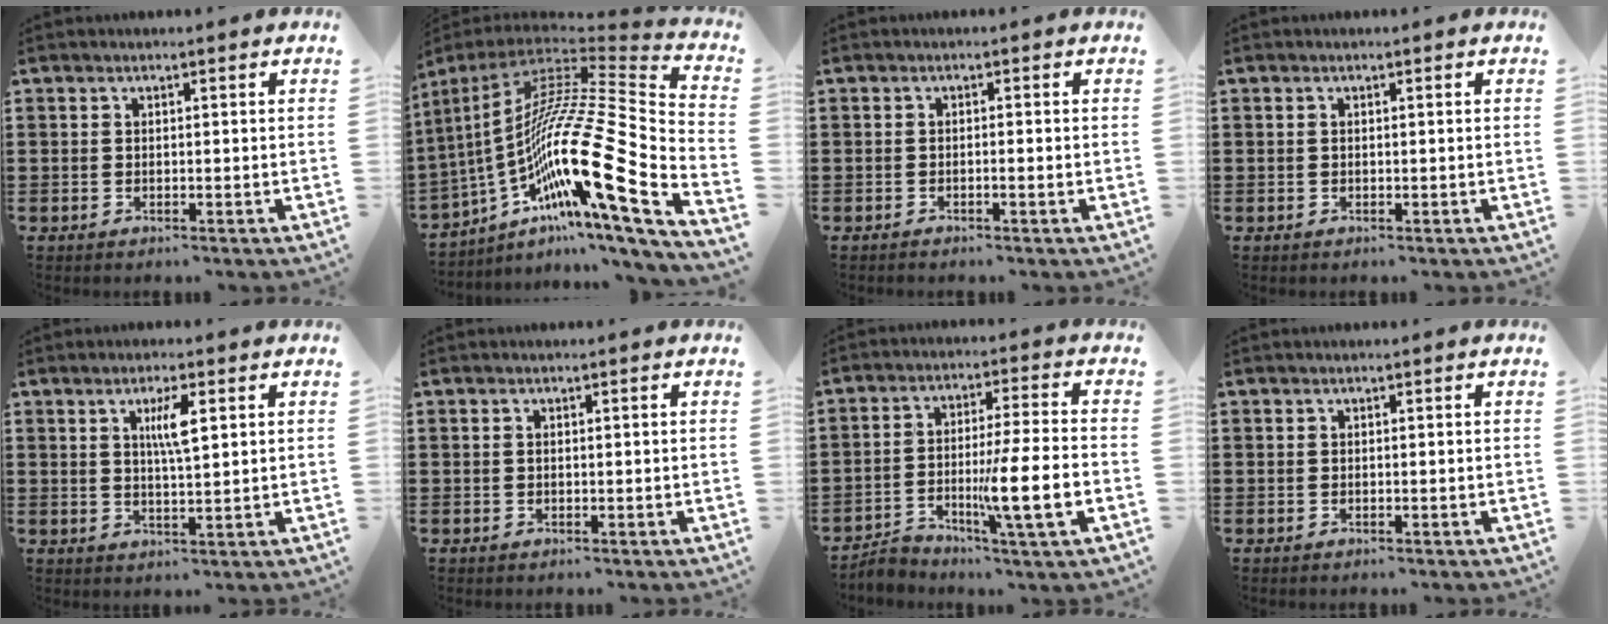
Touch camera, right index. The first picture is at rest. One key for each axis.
{"total": 21.7, "fx": -5.7, "fy": 3.2, "fz": 20.6, "tx": -0.403, "ty": -0.030, "tz": -0.121}
{"total": 0.8, "fx": -0.6, "fy": -0.1, "fz": 0.5, "tx": -0.008, "ty": -0.001, "tz": -0.012}
{"total": 0.0}
{"total": 4.3, "fx": 1.5, "fy": 0.8, "fz": 3.9, "tx": -0.082, "ty": 0.007, "tz": 0.021}
{"total": 0.6, "fx": 0.0, "fy": 0.1, "fz": 0.6, "tx": -0.013, "ty": -0.002, "tz": 0.001}
{"total": 8.7, "fx": -3.8, "fy": 0.4, "fz": 7.8, "tx": -0.136, "ty": -0.001, "tz": -0.068}
{"total": 0.0}